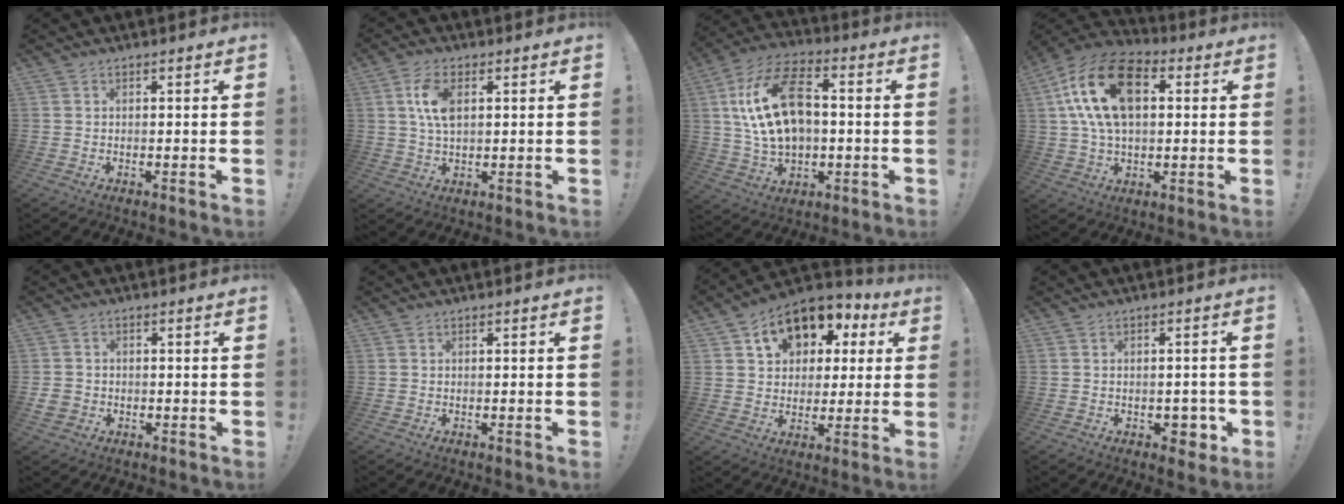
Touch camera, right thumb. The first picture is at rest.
{"total": 7.7, "force": [2.0, 4.0, 6.2], "torque": [-0.120, -0.003, 0.030]}
{"total": 19.4, "force": [2.0, 12.4, 14.8], "torque": [-0.265, 0.009, 0.035]}
{"total": 20.1, "force": [5.3, 11.9, 15.4], "torque": [-0.295, -0.003, 0.088]}
{"total": 3.5, "force": [-0.8, 3.1, 1.5], "torque": [-0.034, 0.001, -0.015]}
{"total": 0.0}
{"total": 14.2, "force": [7.0, 9.9, 7.3], "torque": [-0.108, -0.031, 0.131]}
{"total": 4.8, "force": [-1.2, 3.7, 2.9], "torque": [-0.024, 0.008, -0.016]}